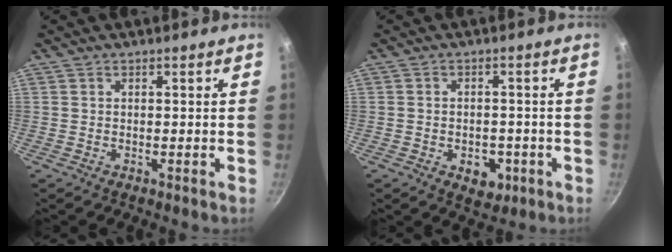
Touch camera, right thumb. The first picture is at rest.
{"total": 5.6, "force": [-2.1, 3.9, 3.4], "torque": [-0.029, 0.011, -0.019]}